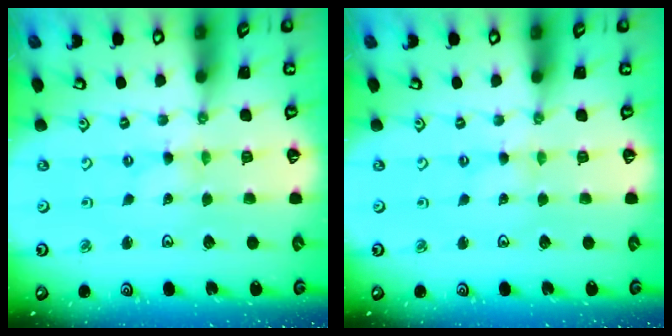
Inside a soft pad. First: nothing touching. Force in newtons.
{"total": 0.7, "press": 0.7, "slide": 0.2}